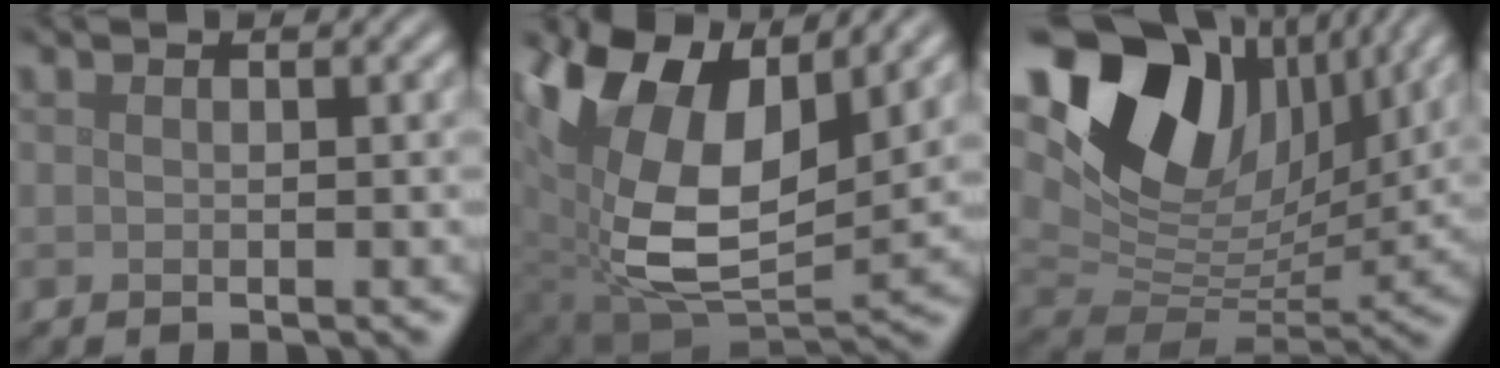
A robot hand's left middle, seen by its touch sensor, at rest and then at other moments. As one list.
[{"total": 14.4, "force": [5.5, 8.2, 10.4], "torque": [-0.221, 0.001, 0.114]}, {"total": 16.6, "force": [7.7, 10.4, 10.3], "torque": [-0.214, 0.020, 0.148]}]